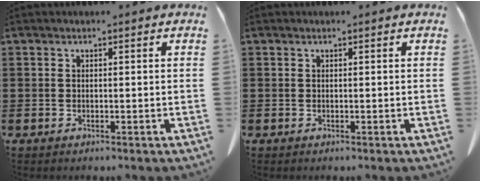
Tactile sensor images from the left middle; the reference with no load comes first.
{"total": 0.0}